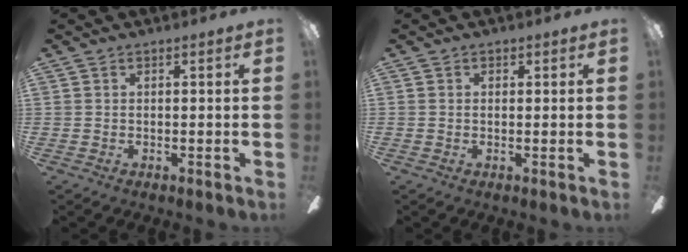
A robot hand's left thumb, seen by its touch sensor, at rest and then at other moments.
{"total": 0.8, "force": [0.3, 0.7, 0.2], "torque": [0.003, 0.000, 0.004]}